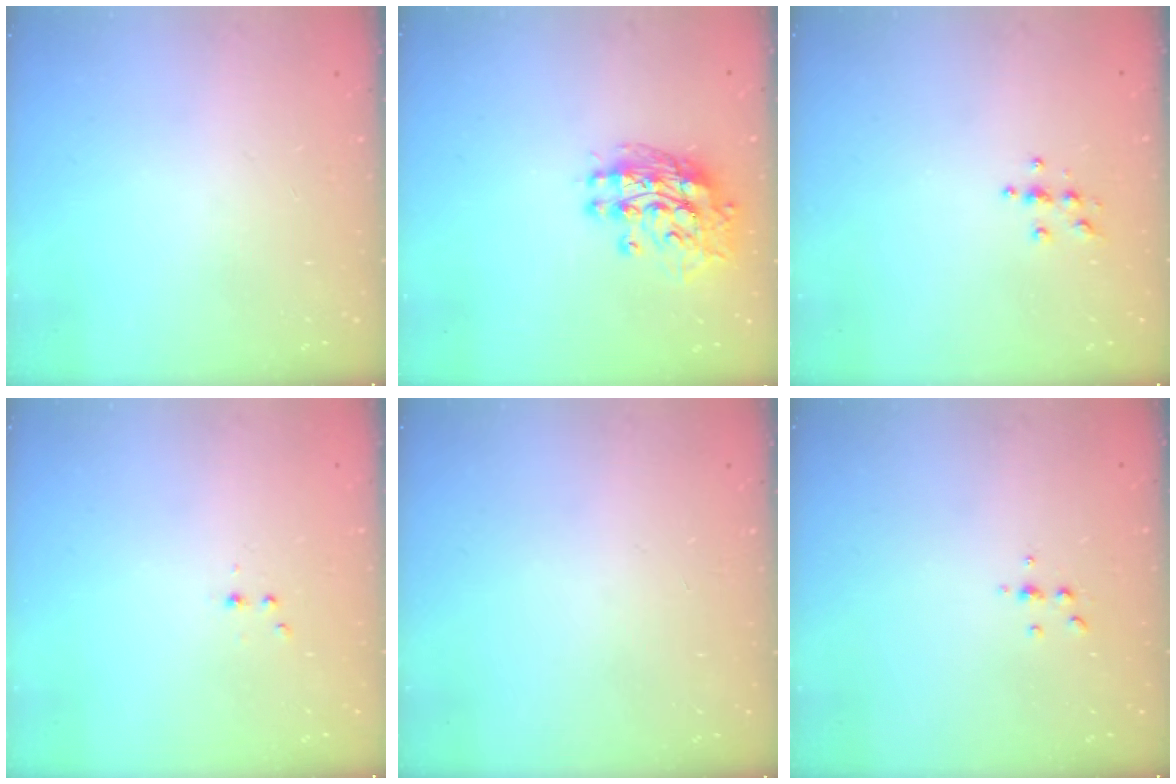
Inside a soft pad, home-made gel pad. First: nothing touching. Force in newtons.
{"total": 12.7, "press": 12.6, "slide": 1.1}
{"total": 3.8, "press": 3.8, "slide": 0.3}
{"total": 2.3, "press": 2.1, "slide": 0.9}
{"total": 0.0}
{"total": 3.6, "press": 3.6, "slide": 0.4}